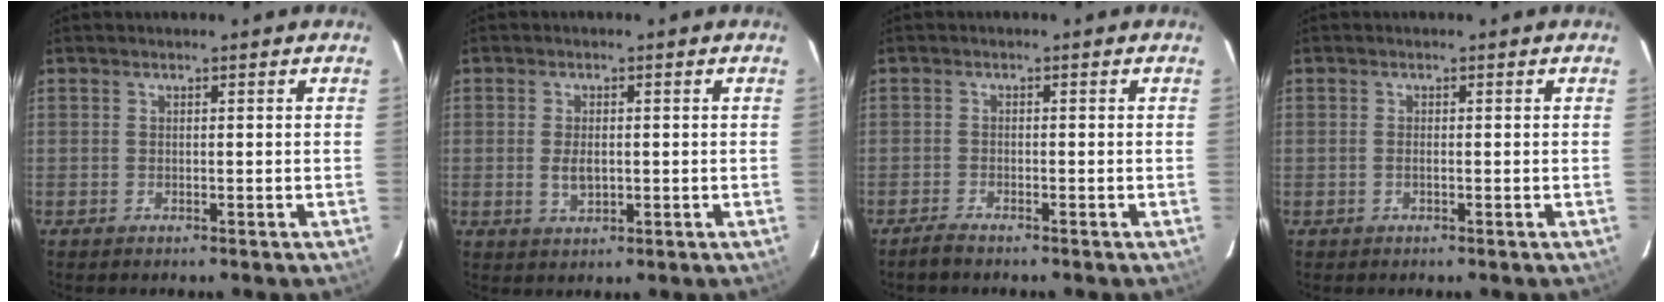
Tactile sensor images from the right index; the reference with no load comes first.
{"total": 3.3, "force": [-0.3, 1.9, 2.7], "torque": [-0.049, -0.005, -0.003]}
{"total": 2.2, "force": [-2.0, 0.2, 1.0], "torque": [-0.034, -0.003, -0.039]}
{"total": 0.7, "force": [-0.2, 0.2, 0.6], "torque": [-0.013, 0.002, -0.006]}